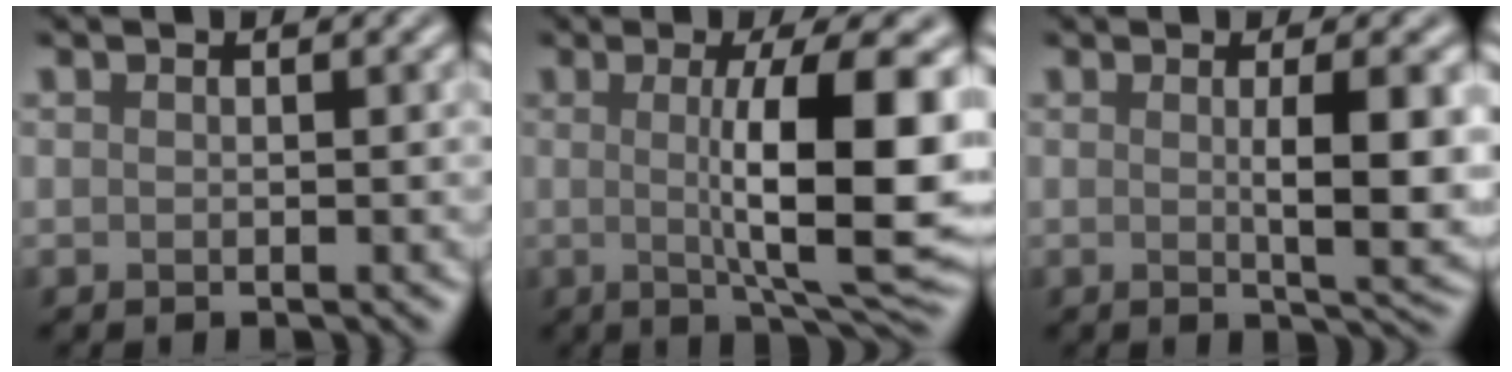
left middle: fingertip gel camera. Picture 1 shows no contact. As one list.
[{"total": 10.9, "force": [0.4, 2.4, 10.6], "torque": [-0.139, -0.002, 0.017]}, {"total": 5.8, "force": [0.2, 1.1, 5.7], "torque": [-0.079, -0.001, 0.012]}]